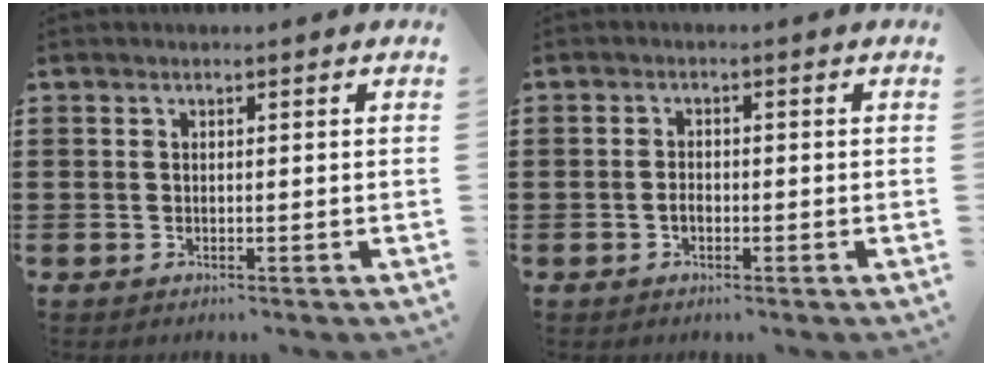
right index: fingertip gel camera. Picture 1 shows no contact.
{"total": 1.5, "force": [-0.6, 0.7, 1.2], "torque": [-0.024, 0.000, -0.010]}